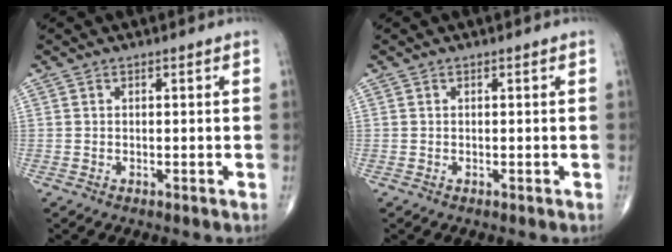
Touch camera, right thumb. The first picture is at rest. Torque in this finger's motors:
{"motor_torque": [-0.09, -0.01, 0.02, 0.12, 0.00]}